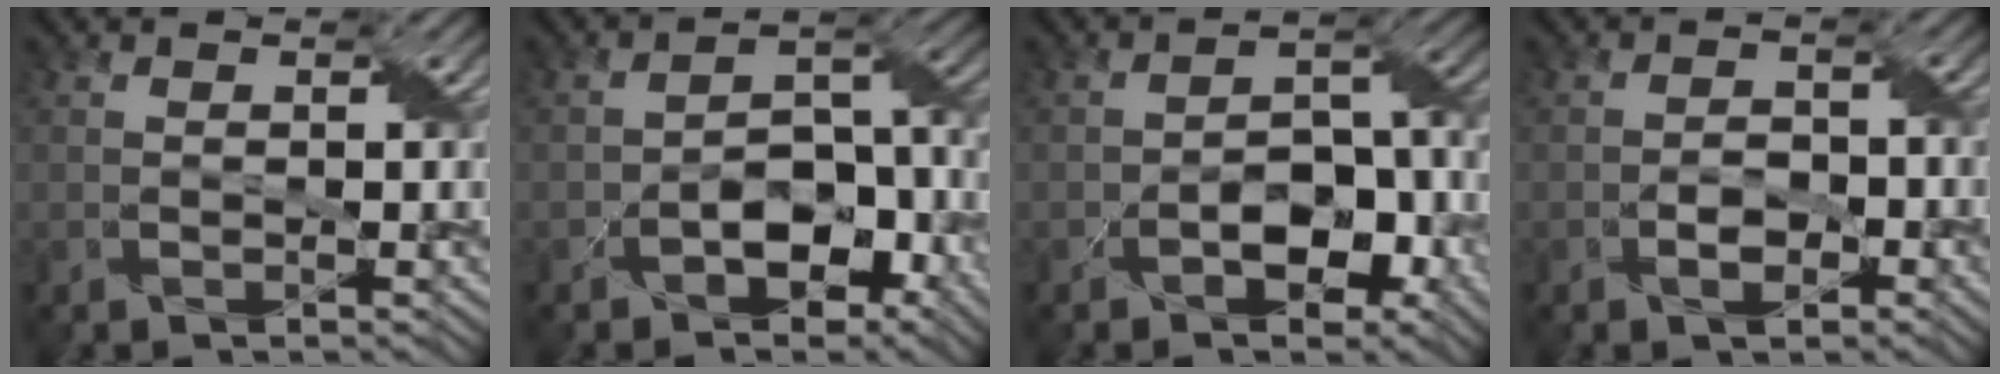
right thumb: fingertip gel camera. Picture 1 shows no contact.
{"total": 7.5, "force": [-3.6, 4.6, 4.7], "torque": [-0.070, 0.000, -0.063]}
{"total": 6.6, "force": [-2.9, 4.0, 4.4], "torque": [-0.063, 0.003, -0.050]}
{"total": 3.1, "force": [-1.5, 1.9, 2.0], "torque": [-0.034, 0.002, -0.025]}